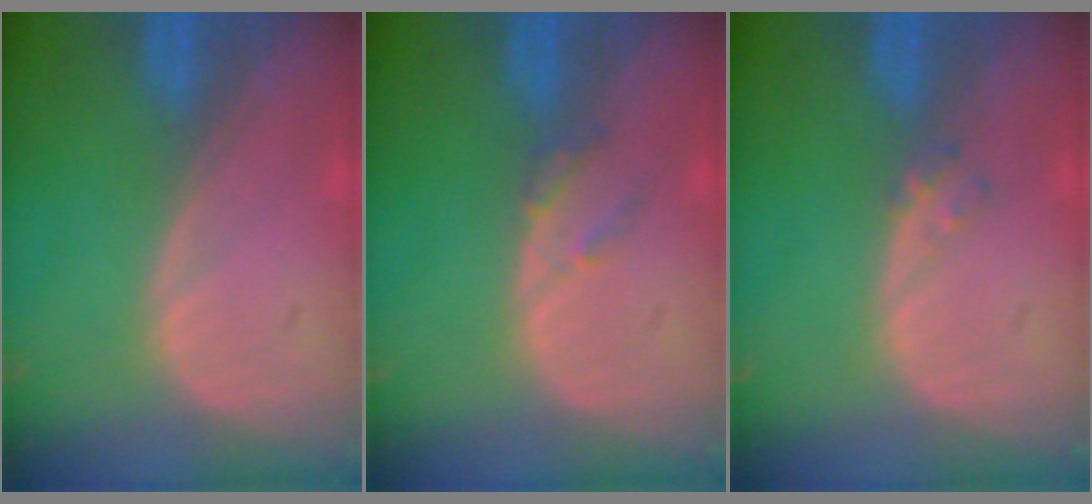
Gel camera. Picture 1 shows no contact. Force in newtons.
{"total": 1.9, "press": 1.9, "slide": 0.1}
{"total": 1.2, "press": 1.2, "slide": 0.2}